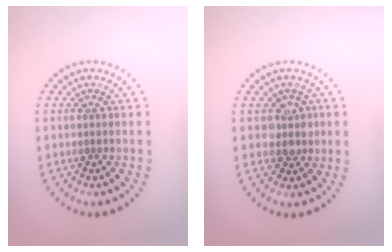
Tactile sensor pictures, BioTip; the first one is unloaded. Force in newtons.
{"total": 2.3, "press": 2.1, "slide": 1.0}